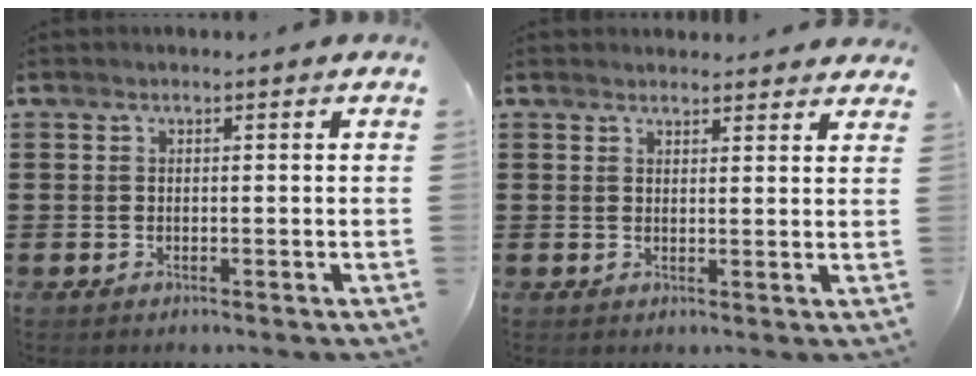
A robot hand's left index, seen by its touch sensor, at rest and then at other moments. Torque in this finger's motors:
{"motor_torque": [1.10, 1.04, 0.08, -0.02]}